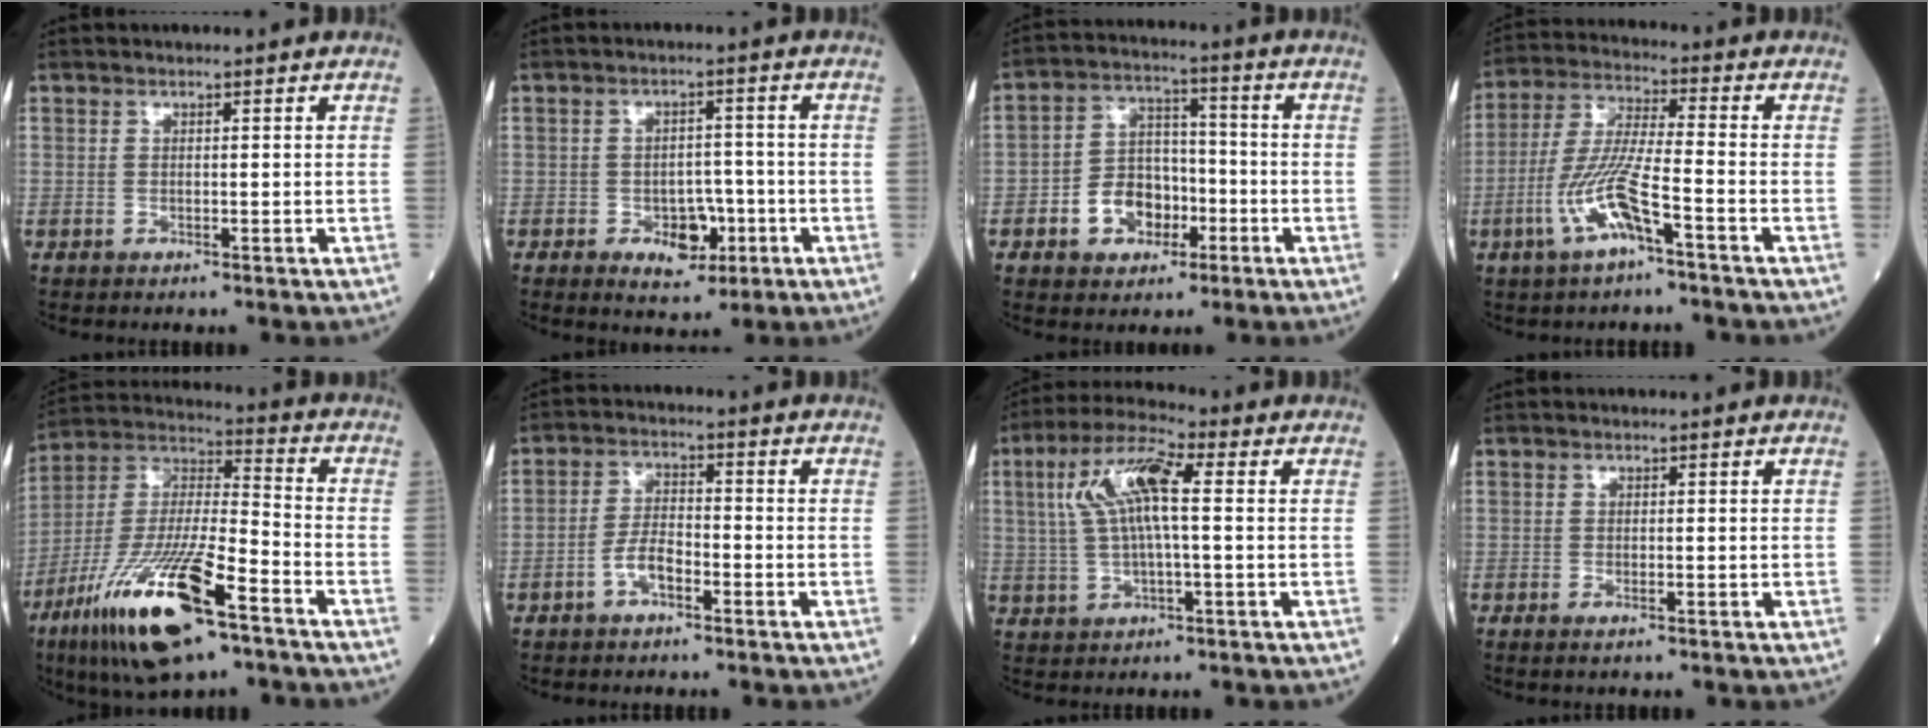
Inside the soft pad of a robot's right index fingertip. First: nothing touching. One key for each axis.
{"total": 5.7, "fx": -2.2, "fy": 3.5, "fz": 4.0, "tx": -0.052, "ty": 0.005, "tz": -0.028}
{"total": 8.3, "fx": -3.1, "fy": 6.1, "fz": 4.8, "tx": -0.095, "ty": 0.023, "tz": -0.052}
{"total": 9.7, "fx": -4.3, "fy": 0.9, "fz": 8.7, "tx": -0.188, "ty": 0.000, "tz": -0.085}
{"total": 20.7, "fx": -11.4, "fy": 4.1, "fz": 16.8, "tx": -0.349, "ty": -0.040, "tz": -0.206}
{"total": 4.4, "fx": -2.2, "fy": 1.7, "fz": 3.3, "tx": -0.066, "ty": 0.010, "tz": -0.045}
{"total": 9.7, "fx": 1.7, "fy": 1.9, "fz": 9.4, "tx": -0.196, "ty": 0.023, "tz": 0.031}
{"total": 0.9, "fx": -0.4, "fy": 0.2, "fz": 0.7, "tx": -0.013, "ty": -0.002, "tz": -0.007}